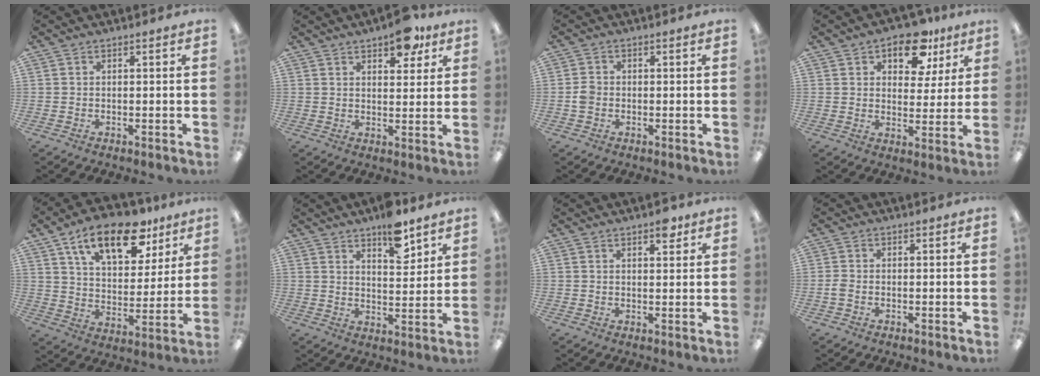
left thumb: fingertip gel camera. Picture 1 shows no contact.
{"total": 8.7, "force": [5.9, 4.0, 5.1], "torque": [-0.047, -0.032, 0.095]}
{"total": 2.5, "force": [-0.4, 2.1, 1.4], "torque": [-0.025, 0.004, -0.009]}
{"total": 11.6, "force": [7.4, 6.3, 6.4], "torque": [-0.085, -0.028, 0.126]}
{"total": 18.7, "force": [11.6, 8.8, 11.7], "torque": [-0.178, -0.052, 0.195]}
{"total": 8.8, "force": [6.7, 3.2, 4.6], "torque": [-0.052, -0.043, 0.112]}
{"total": 4.2, "force": [2.8, 1.7, 2.6], "torque": [-0.025, -0.010, 0.042]}
{"total": 1.6, "force": [-0.4, 1.0, 1.2], "torque": [-0.023, 0.003, -0.007]}